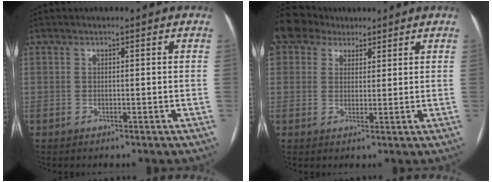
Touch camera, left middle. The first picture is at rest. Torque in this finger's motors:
{"motor_torque": [0.72, -0.71, 1.06, 0.21]}